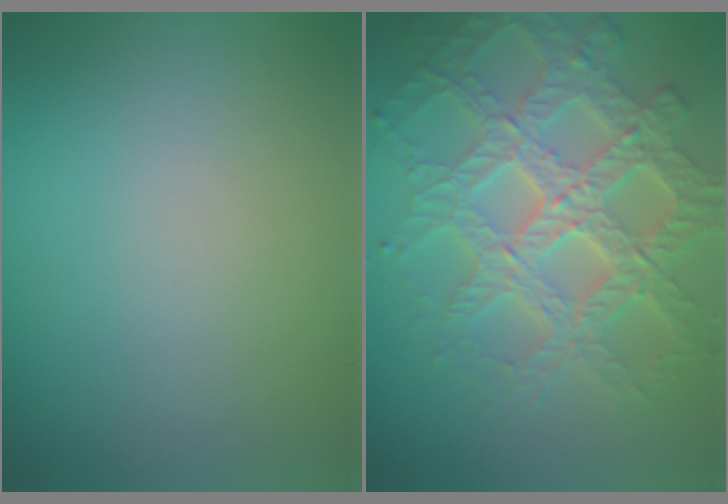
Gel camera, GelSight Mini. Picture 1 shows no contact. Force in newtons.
{"total": 7.5, "press": 6.2, "slide": 4.3}